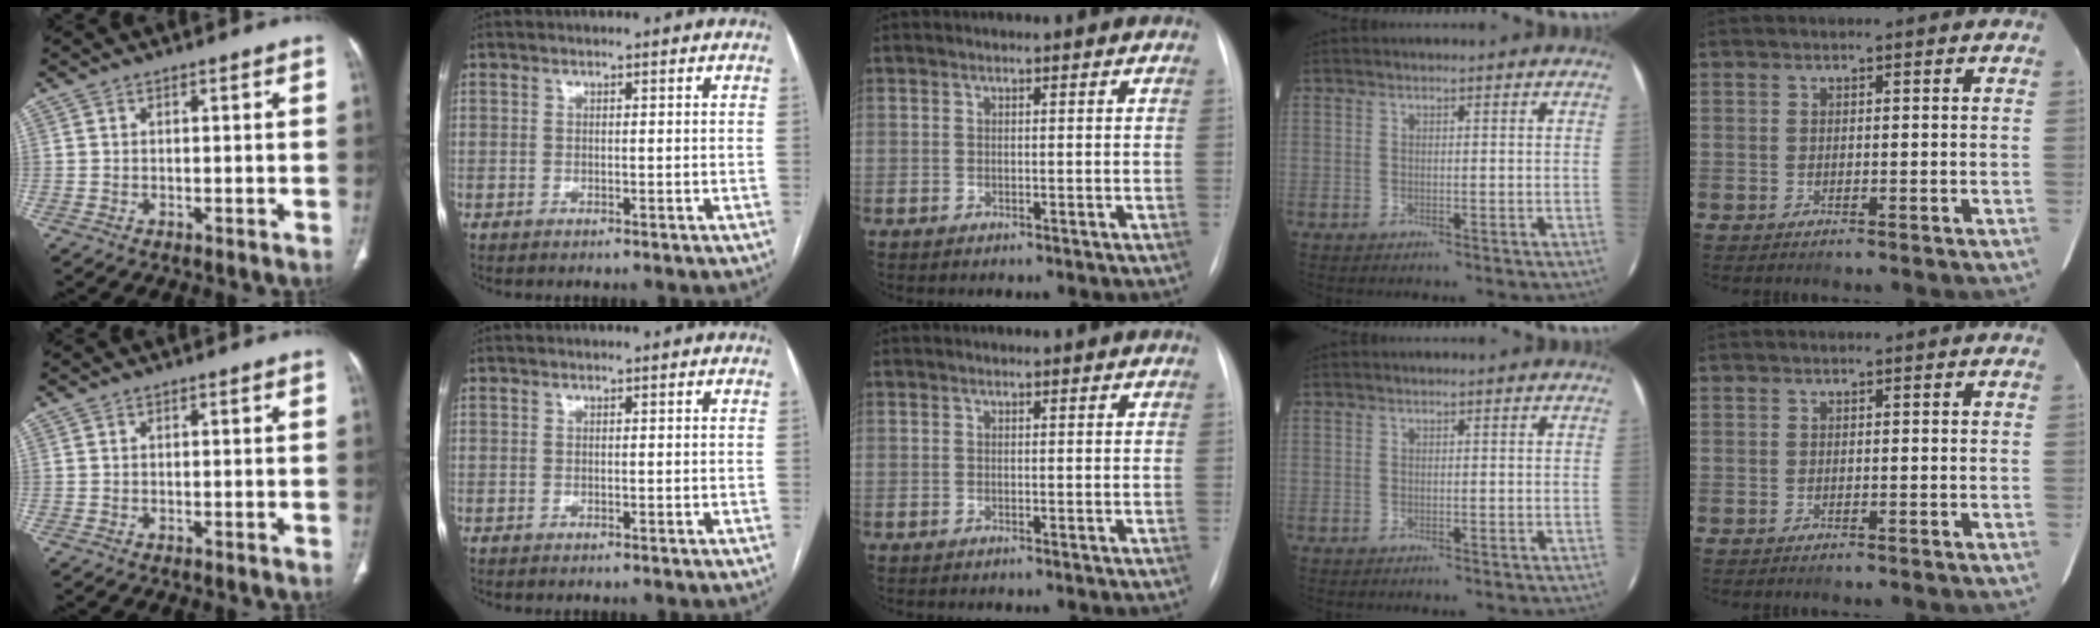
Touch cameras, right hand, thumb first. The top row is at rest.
{}